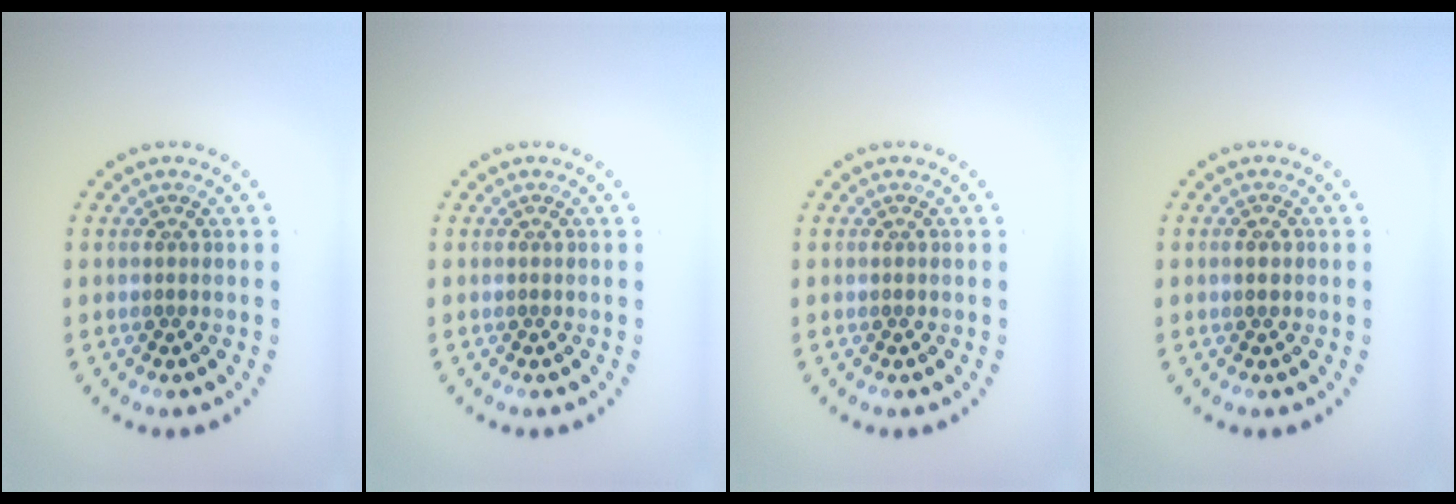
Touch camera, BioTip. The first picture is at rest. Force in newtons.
{"total": 0.0}
{"total": 0.0}
{"total": 1.3, "press": 1.3, "slide": 0.1}